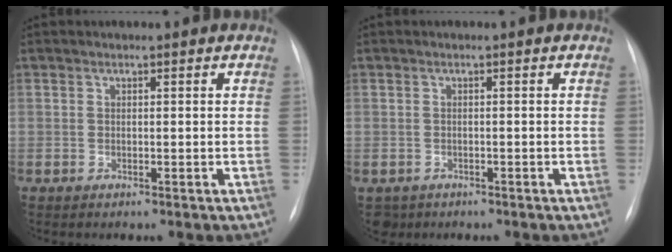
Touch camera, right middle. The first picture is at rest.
{"total": 2.6, "force": [-1.7, 2.0, 0.2], "torque": [0.000, 0.002, -0.025]}